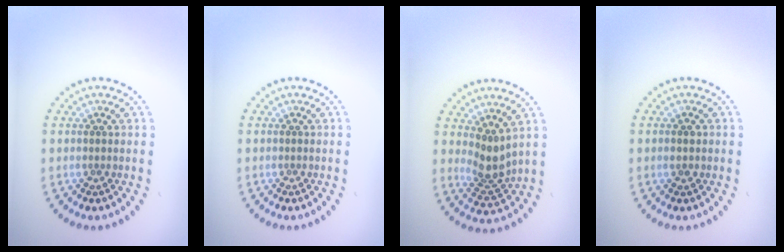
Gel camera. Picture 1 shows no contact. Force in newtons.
{"total": 0.0}
{"total": 2.7, "press": 2.1, "slide": 1.7}
{"total": 1.3, "press": 1.3, "slide": 0.1}